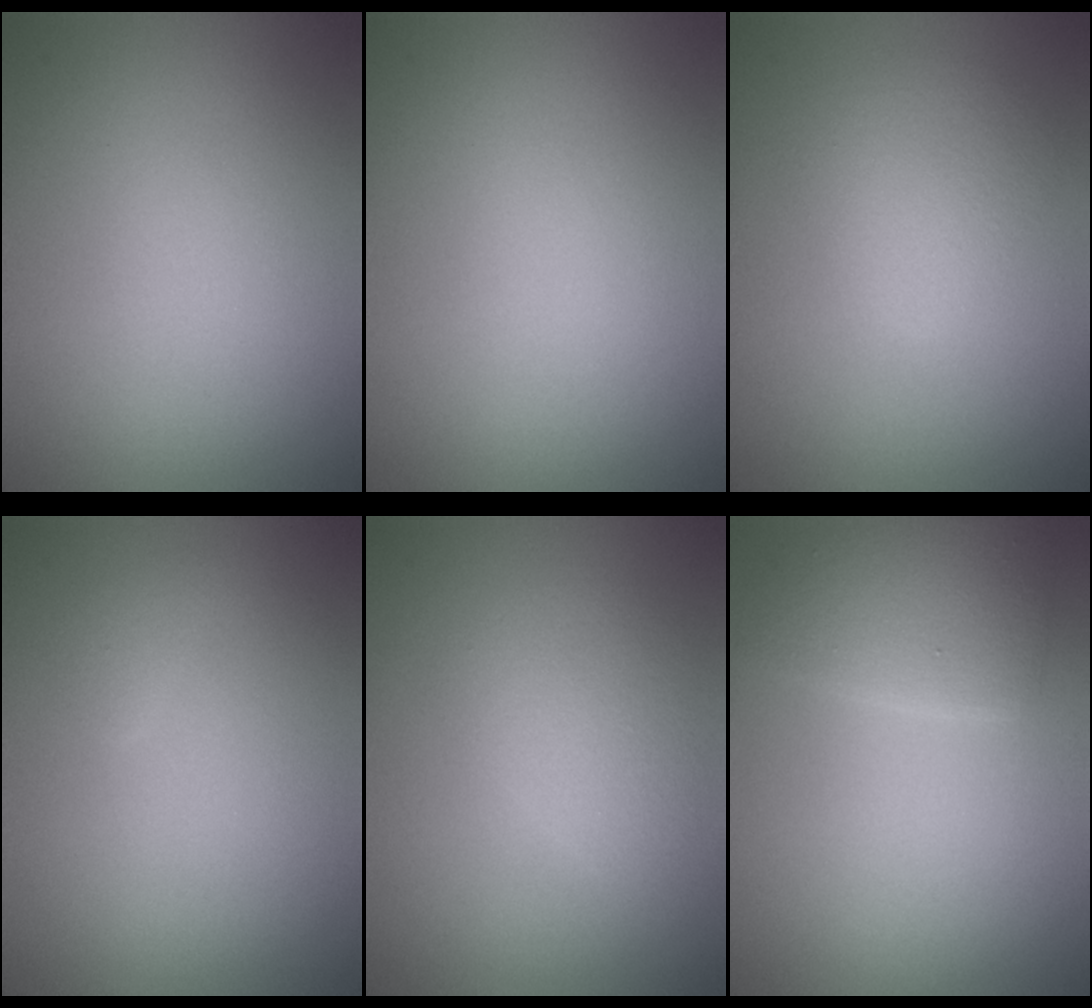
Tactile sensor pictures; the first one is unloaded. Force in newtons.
{"total": 0.0}
{"total": 2.6, "press": 2.5, "slide": 0.1}
{"total": 0.7, "press": 0.7, "slide": 0.1}
{"total": 2.6, "press": 2.6, "slide": 0.1}
{"total": 3.0, "press": 3.0, "slide": 0.0}